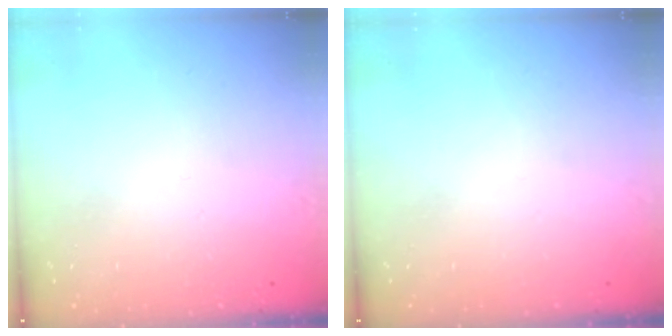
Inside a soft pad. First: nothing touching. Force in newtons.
{"total": 0.0}